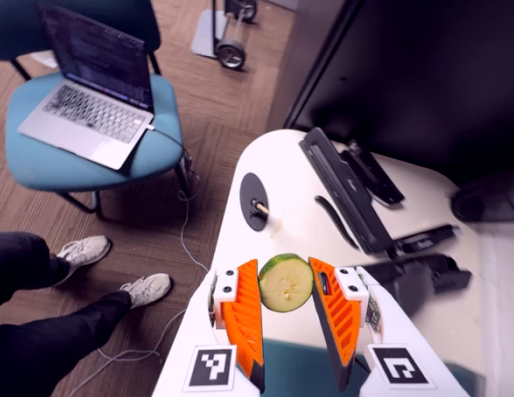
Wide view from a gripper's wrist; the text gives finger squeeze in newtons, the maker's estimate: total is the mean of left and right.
{"total": 9.1, "left": 9.2, "right": 9.1}